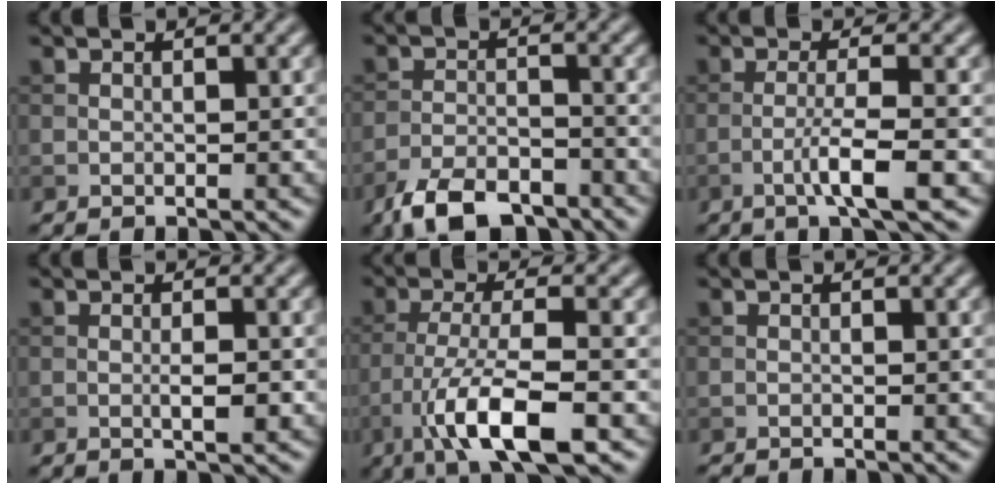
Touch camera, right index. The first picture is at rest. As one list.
[{"total": 6.3, "force": [-4.9, 2.5, 3.1], "torque": [-0.055, -0.008, -0.096]}, {"total": 3.8, "force": [-1.5, 0.3, 3.5], "torque": [-0.061, 0.009, -0.037]}, {"total": 1.6, "force": [-0.4, 0.3, 1.6], "torque": [-0.028, -0.002, -0.008]}, {"total": 8.0, "force": [-3.8, 2.1, 6.7], "torque": [-0.122, -0.001, -0.074]}, {"total": 0.5, "force": [-0.5, 0.0, 0.0], "torque": [0.002, -0.001, -0.010]}]